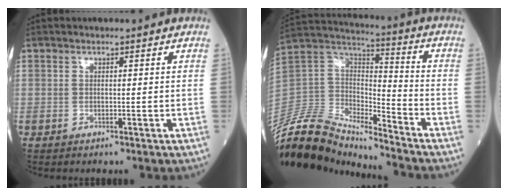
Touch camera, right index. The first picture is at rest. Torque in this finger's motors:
{"motor_torque": [-0.50, -1.25, -0.08, -0.02]}